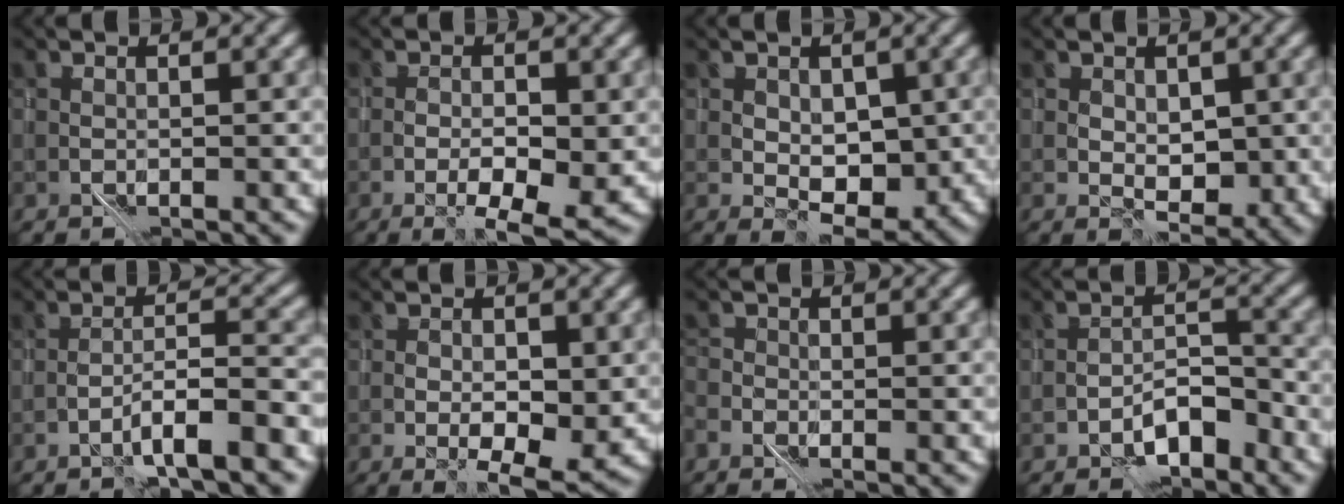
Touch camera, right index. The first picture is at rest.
{"total": 3.3, "force": [-0.7, 1.0, 3.1], "torque": [-0.046, -0.004, -0.008]}
{"total": 3.0, "force": [0.6, 1.8, 2.3], "torque": [-0.029, -0.003, 0.011]}
{"total": 2.2, "force": [0.8, 1.3, 1.6], "torque": [-0.019, -0.005, 0.017]}
{"total": 3.2, "force": [-2.0, -0.1, 2.5], "torque": [-0.037, 0.020, -0.041]}
{"total": 3.1, "force": [-0.1, 1.4, 2.7], "torque": [-0.044, -0.006, 0.004]}
{"total": 1.7, "force": [-1.3, 0.9, 0.6], "torque": [-0.005, -0.003, -0.030]}
{"total": 3.6, "force": [-2.6, 1.3, 2.2], "torque": [-0.023, 0.013, -0.046]}